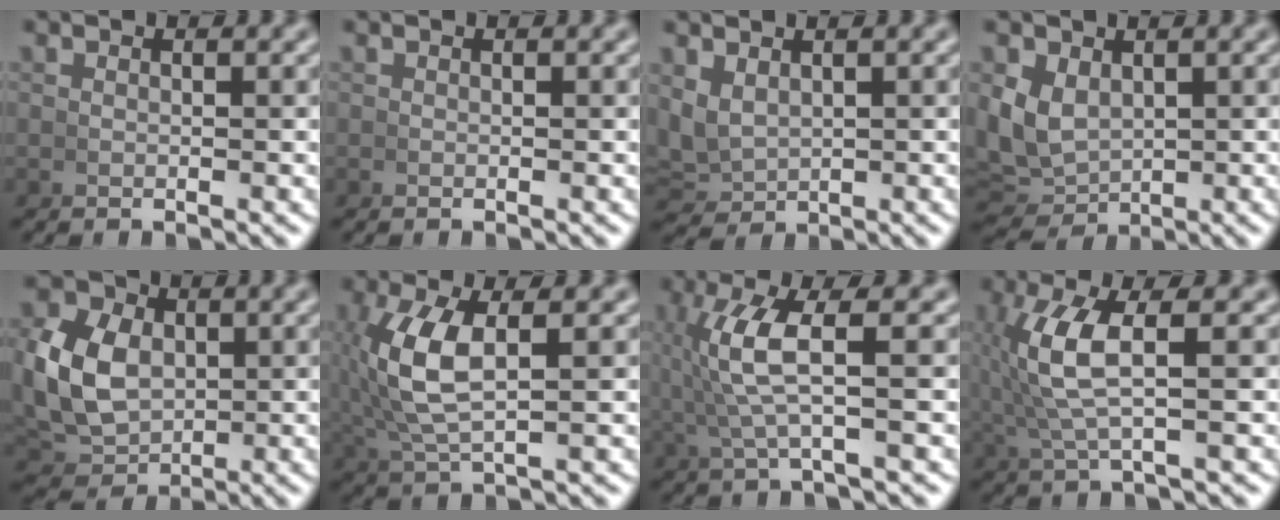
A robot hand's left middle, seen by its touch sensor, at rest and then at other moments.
{"total": 0.0}
{"total": 4.0, "force": [0.9, 3.3, 2.1], "torque": [-0.073, -0.022, 0.035]}
{"total": 6.9, "force": [0.0, 5.9, 3.5], "torque": [-0.110, -0.043, 0.024]}
{"total": 8.1, "force": [0.2, 6.4, 5.0], "torque": [-0.121, -0.024, 0.018]}
{"total": 5.5, "force": [0.9, 2.2, 4.9], "torque": [-0.120, -0.001, 0.027]}
{"total": 5.3, "force": [0.7, 1.1, 5.1], "torque": [-0.107, 0.012, 0.012]}
{"total": 5.6, "force": [0.8, 1.6, 5.3], "torque": [-0.117, 0.007, 0.020]}